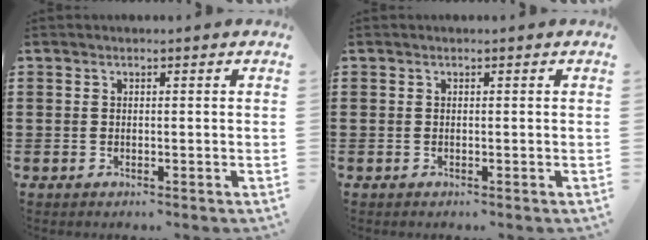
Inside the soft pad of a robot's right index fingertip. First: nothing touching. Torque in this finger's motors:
{"motor_torque": [-0.26, -0.09, 0.02, 0.01]}